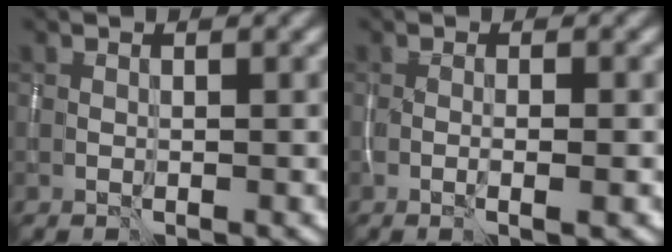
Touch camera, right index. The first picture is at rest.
{"total": 1.4, "force": [-0.4, 0.3, 1.3], "torque": [-0.016, -0.002, -0.009]}